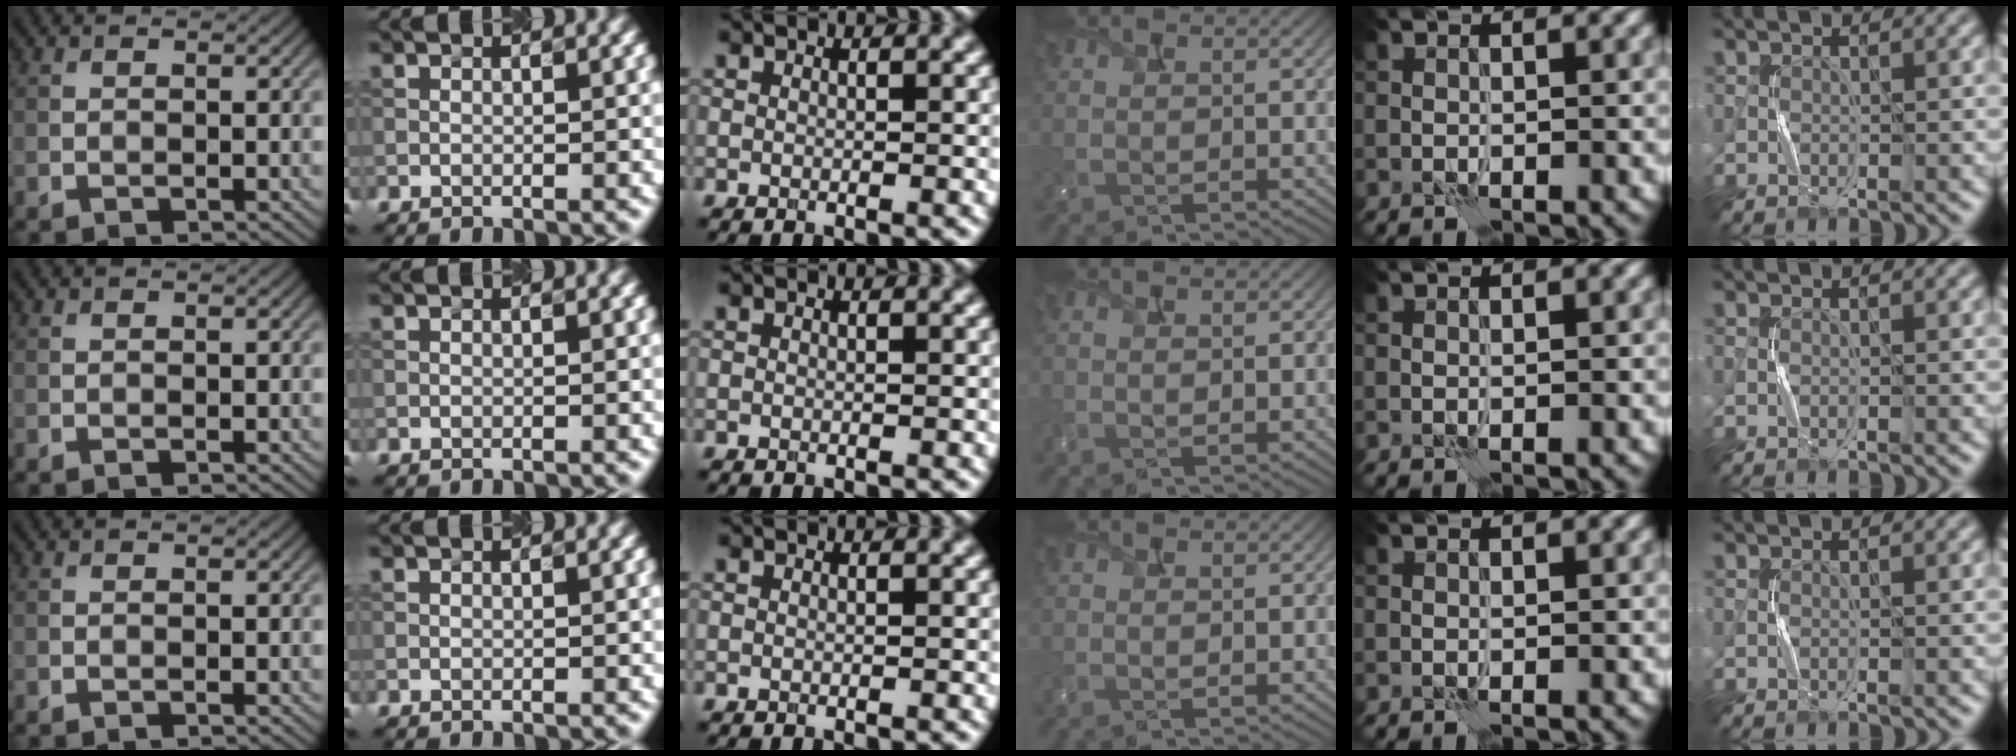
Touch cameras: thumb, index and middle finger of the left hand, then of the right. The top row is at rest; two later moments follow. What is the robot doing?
{"motion": "squeeze", "object": "bubble wrap"}